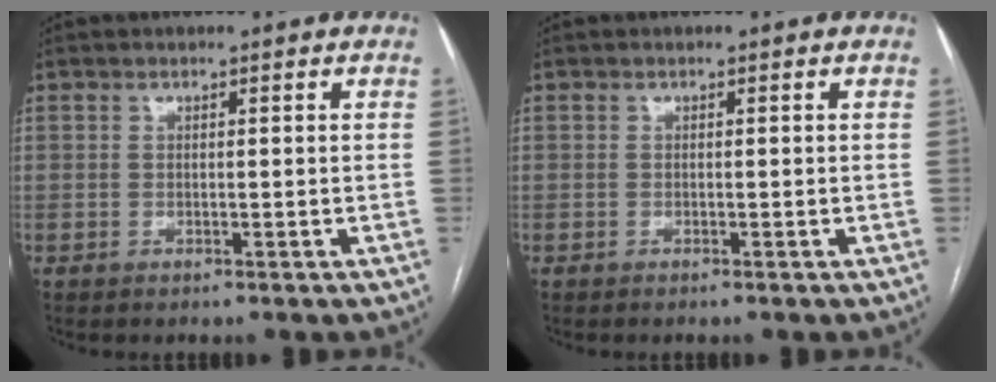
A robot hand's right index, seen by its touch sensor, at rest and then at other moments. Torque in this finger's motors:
{"motor_torque": [-0.17, 0.04, 0.04, 0.00]}